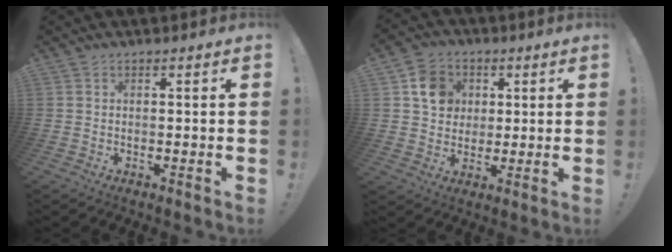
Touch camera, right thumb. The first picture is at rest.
{"total": 10.6, "force": [3.1, 9.5, 3.7], "torque": [-0.042, -0.005, 0.064]}